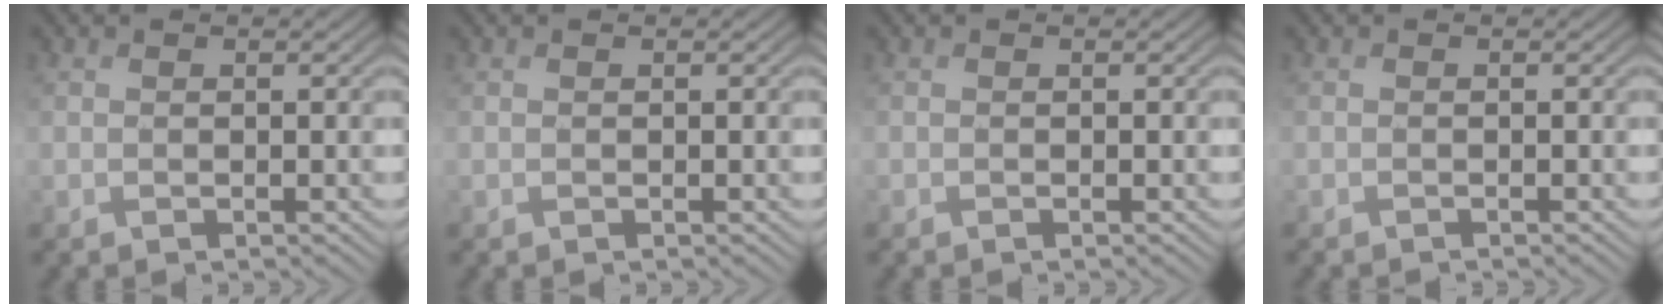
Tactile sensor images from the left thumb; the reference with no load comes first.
{"total": 0.0}
{"total": 0.0}
{"total": 0.0}